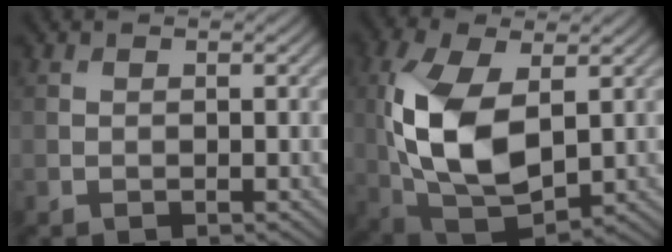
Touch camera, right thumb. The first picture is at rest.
{"total": 13.7, "force": [0.9, 7.6, 11.4], "torque": [-0.264, -0.004, 0.022]}